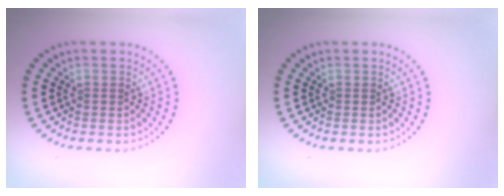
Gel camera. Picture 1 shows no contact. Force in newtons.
{"total": 0.0}